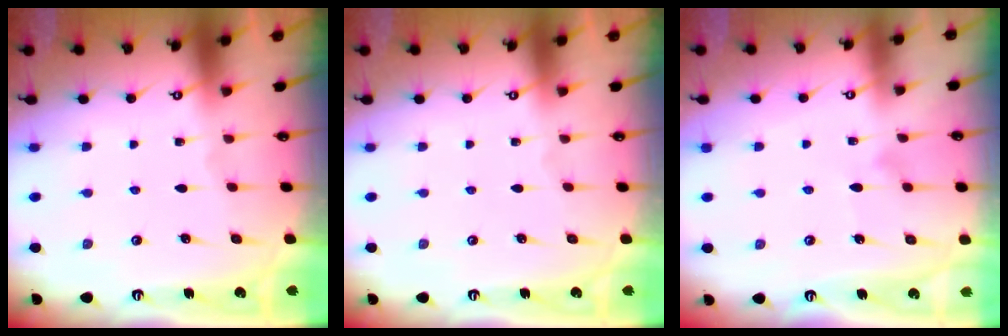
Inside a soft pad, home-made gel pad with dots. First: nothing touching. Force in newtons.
{"total": 0.0}
{"total": 6.1, "press": 6.1, "slide": 0.4}